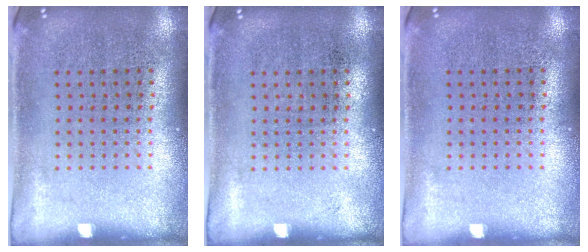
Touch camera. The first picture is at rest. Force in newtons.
{"total": 0.0}
{"total": 0.0}